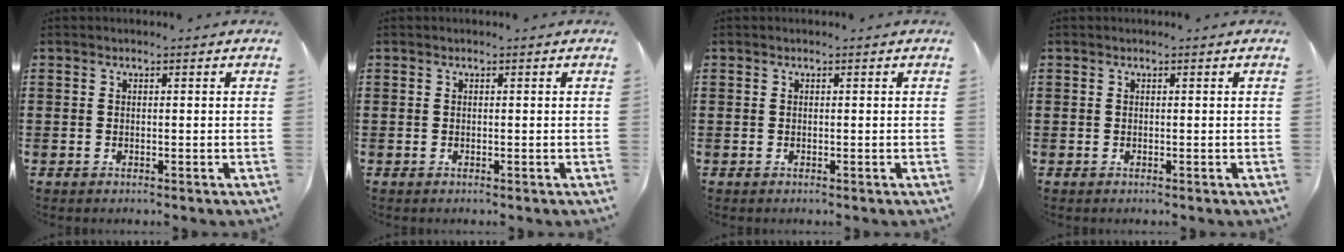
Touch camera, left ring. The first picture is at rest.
{"total": 0.0}
{"total": 0.0}
{"total": 0.0}